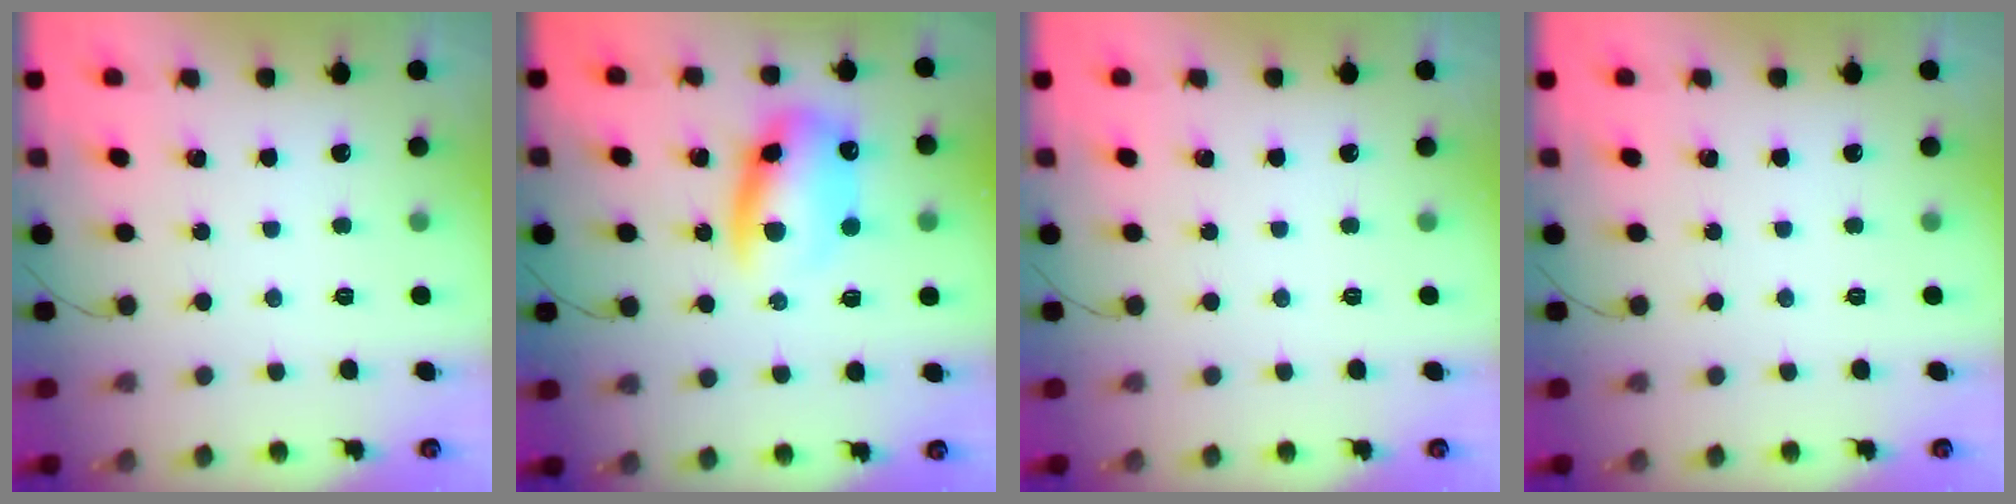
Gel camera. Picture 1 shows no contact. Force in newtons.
{"total": 11.9, "press": 11.7, "slide": 2.3}
{"total": 0.0}
{"total": 0.0}